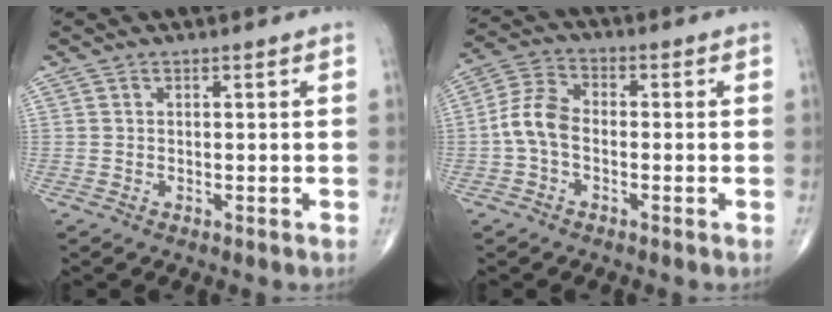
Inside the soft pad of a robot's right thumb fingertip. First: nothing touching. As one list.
[{"total": 7.1, "force": [-1.3, 4.5, 5.3], "torque": [-0.104, 0.023, -0.038]}]